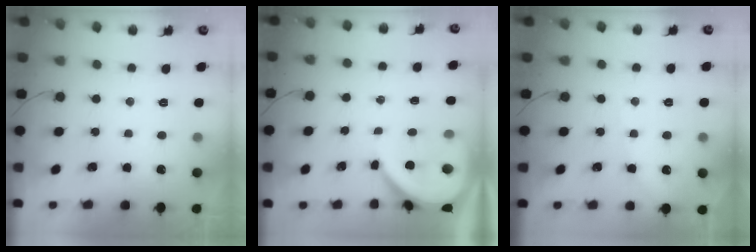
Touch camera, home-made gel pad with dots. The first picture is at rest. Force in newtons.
{"total": 6.3, "press": 6.3, "slide": 0.7}
{"total": 3.0, "press": 3.0, "slide": 0.5}